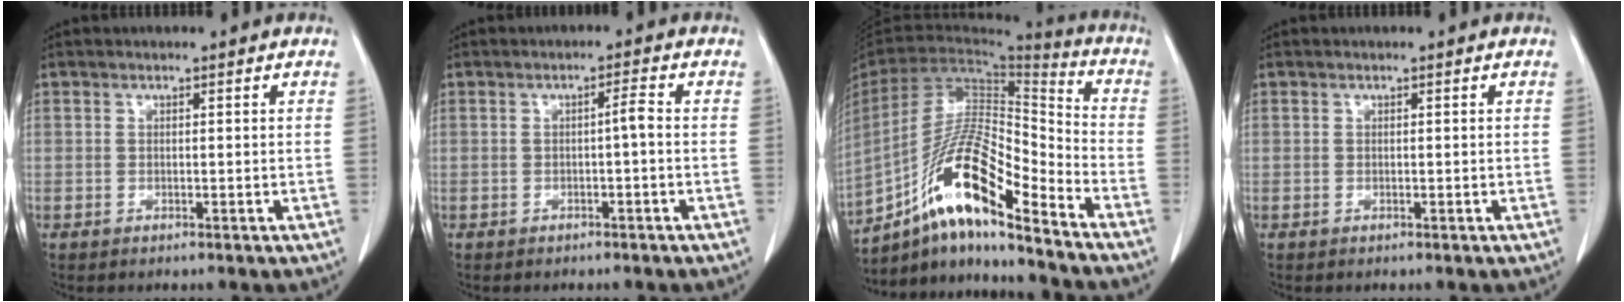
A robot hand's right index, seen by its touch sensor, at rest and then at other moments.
{"total": 1.7, "force": [-0.3, 0.0, 1.6], "torque": [-0.025, 0.003, -0.005]}
{"total": 17.8, "force": [-11.4, 2.5, 13.5], "torque": [-0.268, 0.001, -0.205]}
{"total": 0.0}